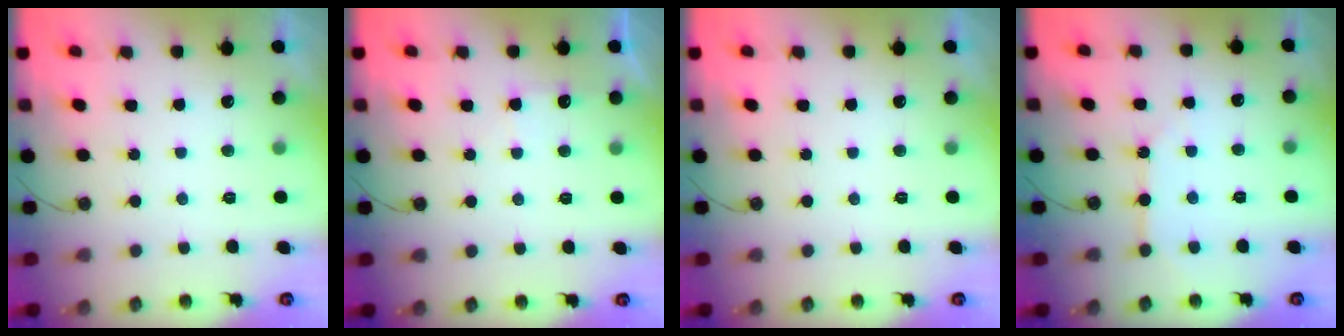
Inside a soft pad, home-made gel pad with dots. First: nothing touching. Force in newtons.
{"total": 6.3, "press": 6.3, "slide": 0.7}
{"total": 0.0}
{"total": 5.5, "press": 5.5, "slide": 0.5}